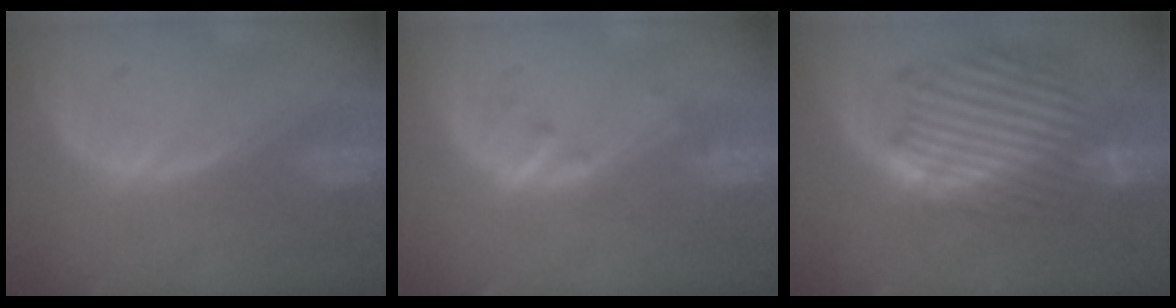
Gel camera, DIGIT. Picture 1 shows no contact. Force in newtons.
{"total": 2.3, "press": 2.3, "slide": 0.3}
{"total": 11.3, "press": 11.2, "slide": 0.6}